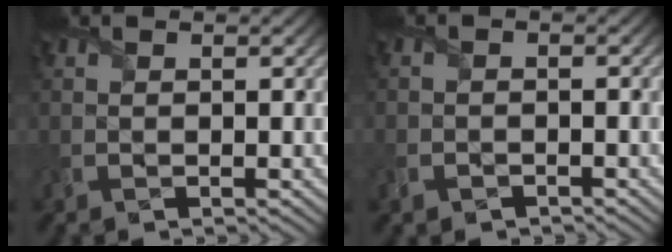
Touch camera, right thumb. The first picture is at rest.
{"total": 1.6, "force": [-1.4, 0.8, 0.2], "torque": [-0.006, -0.004, -0.030]}